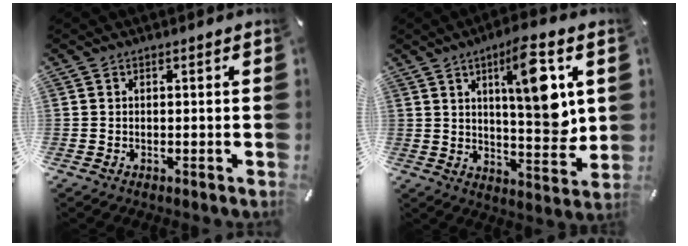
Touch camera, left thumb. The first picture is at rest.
{"total": 14.8, "force": [5.3, 4.3, 13.1], "torque": [-0.181, -0.031, 0.079]}